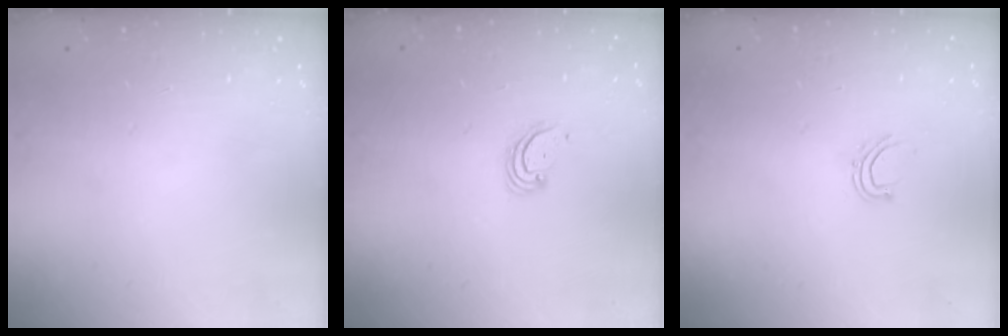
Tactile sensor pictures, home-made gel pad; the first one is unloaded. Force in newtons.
{"total": 2.8, "press": 2.8, "slide": 0.2}
{"total": 5.0, "press": 4.9, "slide": 0.7}